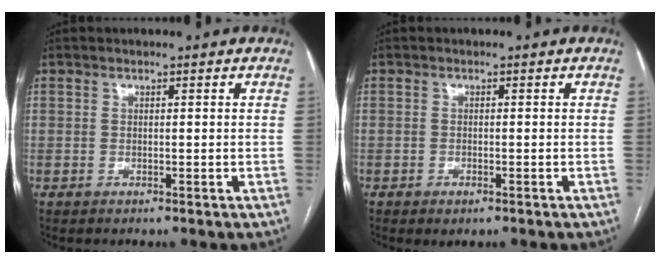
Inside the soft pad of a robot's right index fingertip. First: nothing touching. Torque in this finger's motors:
{"motor_torque": [0.47, -0.56, 0.21, 0.03]}